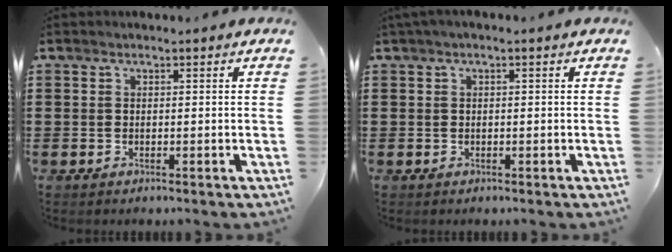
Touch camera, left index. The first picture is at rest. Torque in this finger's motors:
{"motor_torque": [0.68, 0.23, 0.50, 0.14]}